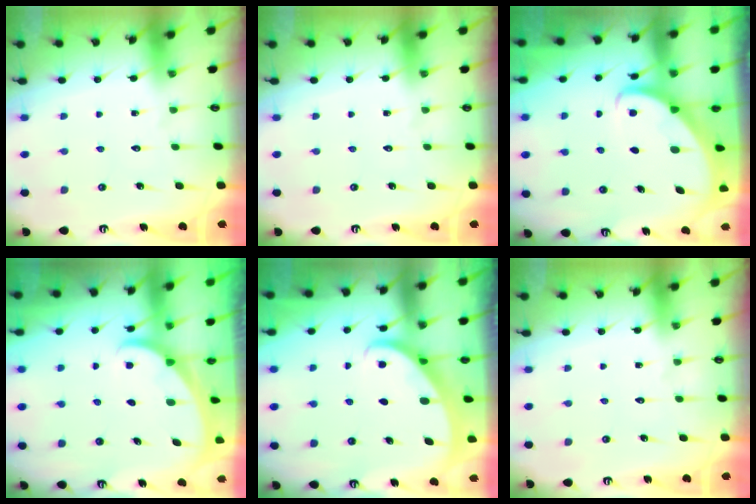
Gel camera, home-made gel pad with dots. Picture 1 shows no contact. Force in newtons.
{"total": 0.0}
{"total": 3.2, "press": 3.2, "slide": 0.4}
{"total": 1.8, "press": 1.8, "slide": 0.1}
{"total": 2.4, "press": 2.4, "slide": 0.2}
{"total": 0.0}